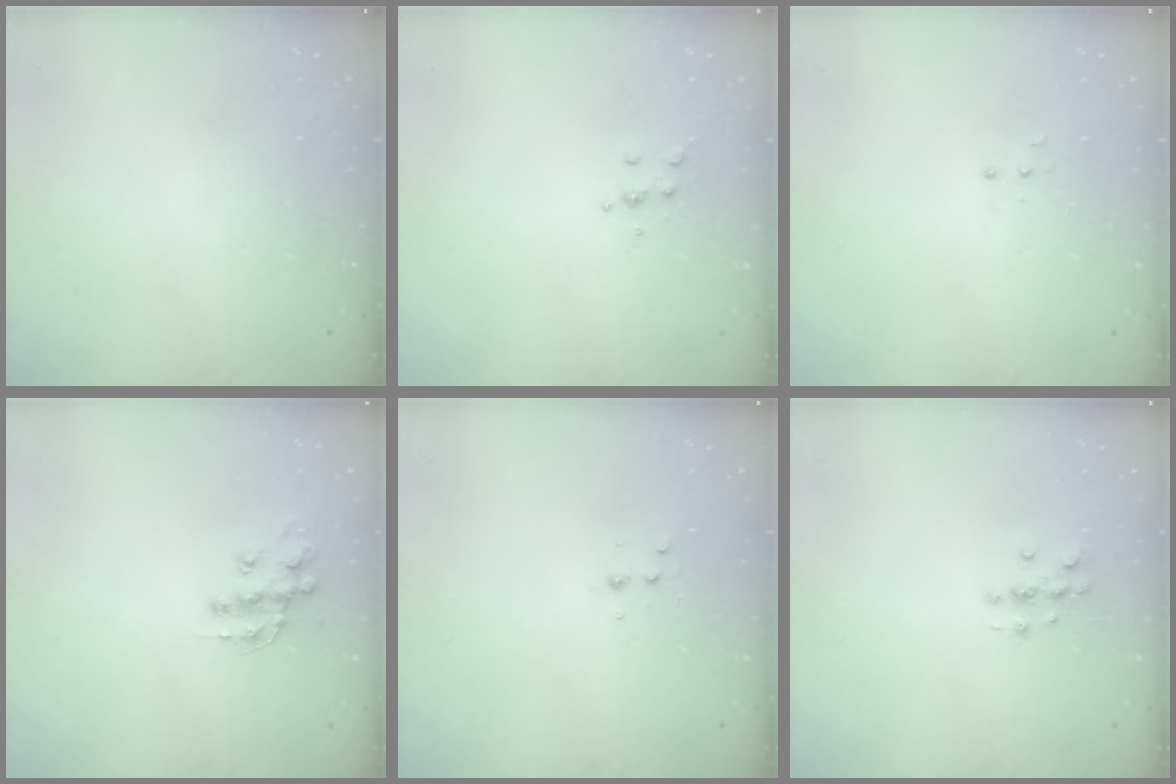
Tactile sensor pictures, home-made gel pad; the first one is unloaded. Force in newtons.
{"total": 4.0, "press": 3.9, "slide": 0.9}
{"total": 3.4, "press": 3.3, "slide": 0.7}
{"total": 10.6, "press": 10.6, "slide": 0.6}
{"total": 3.7, "press": 3.5, "slide": 1.1}
{"total": 3.0, "press": 3.0, "slide": 0.3}